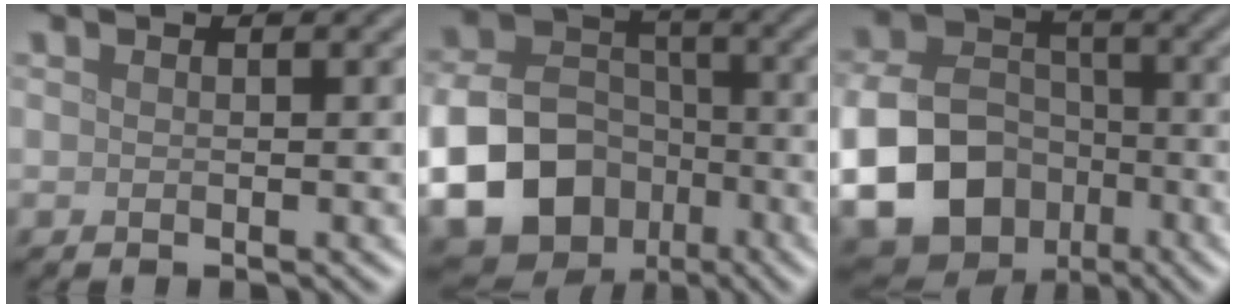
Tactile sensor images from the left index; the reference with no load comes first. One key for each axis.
{"total": 18.9, "fx": -7.2, "fy": 15.9, "fz": 7.4, "tx": -0.161, "ty": -0.069, "tz": -0.141}
{"total": 17.0, "fx": -6.0, "fy": 14.2, "fz": 7.3, "tx": -0.151, "ty": -0.063, "tz": -0.121}